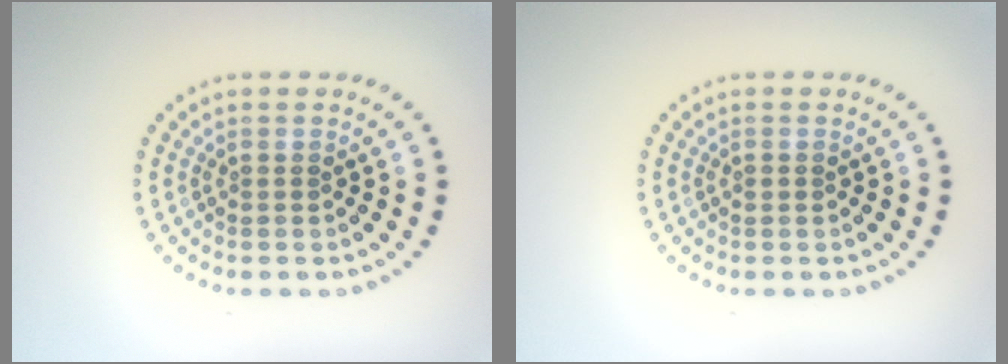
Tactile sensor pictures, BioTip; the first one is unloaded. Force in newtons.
{"total": 0.6, "press": 0.6, "slide": 0.1}